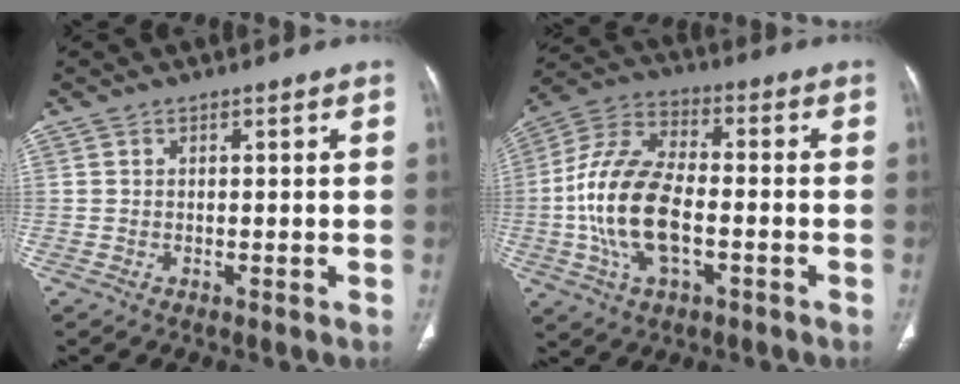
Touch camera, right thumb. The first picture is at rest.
{"total": 16.2, "force": [-3.0, 8.7, 13.3], "torque": [-0.269, 0.029, -0.057]}